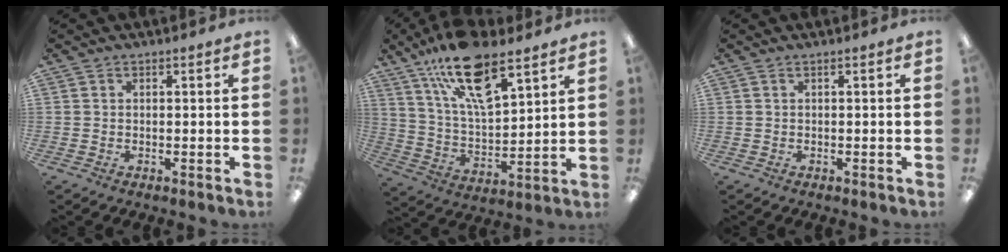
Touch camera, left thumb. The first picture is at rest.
{"total": 18.9, "force": [12.0, 7.4, 12.7], "torque": [-0.215, -0.056, 0.206]}
{"total": 0.0}